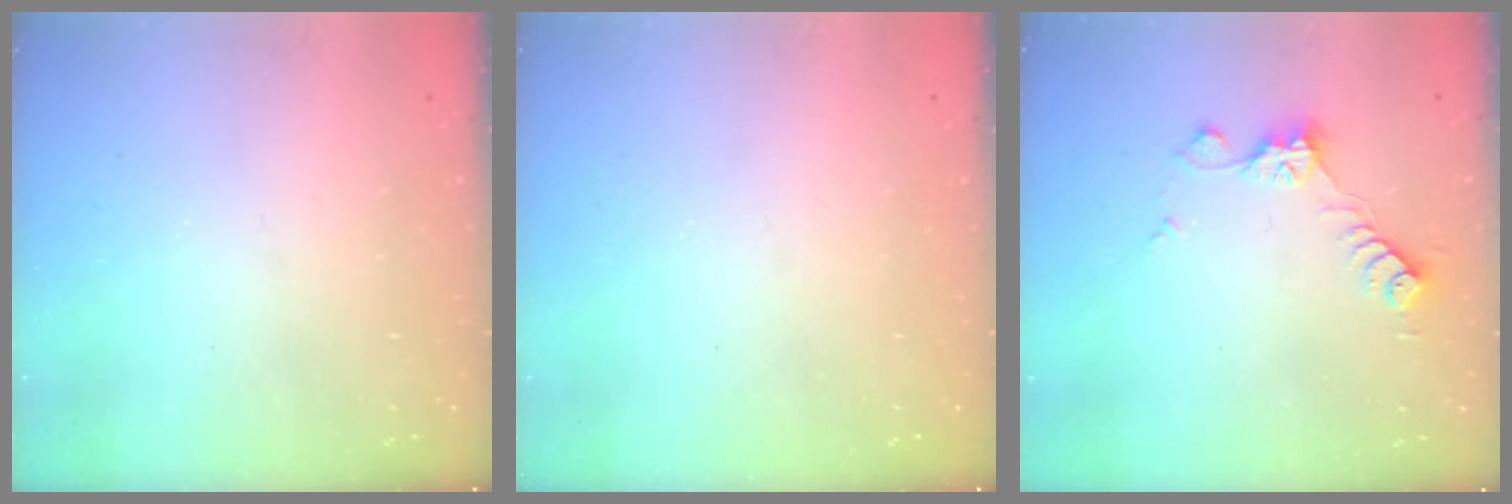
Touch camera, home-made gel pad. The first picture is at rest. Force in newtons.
{"total": 0.0}
{"total": 8.1, "press": 8.1, "slide": 0.2}